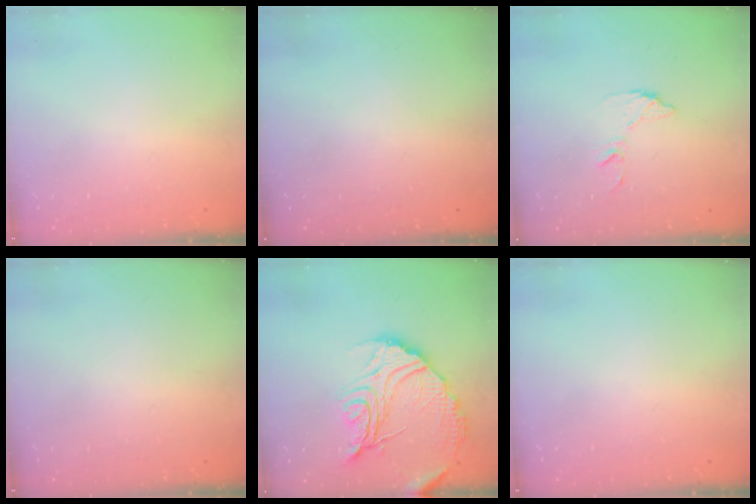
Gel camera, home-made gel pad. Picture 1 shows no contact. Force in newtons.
{"total": 3.9, "press": 3.9, "slide": 0.1}
{"total": 8.1, "press": 8.1, "slide": 0.3}
{"total": 0.0}
{"total": 19.6, "press": 19.5, "slide": 1.7}
{"total": 0.0}